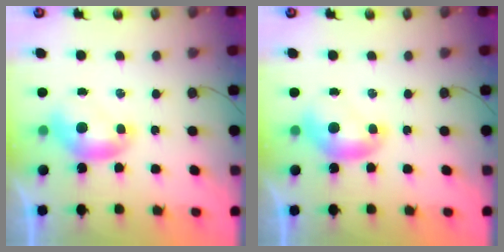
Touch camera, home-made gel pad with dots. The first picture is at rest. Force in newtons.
{"total": 0.0}